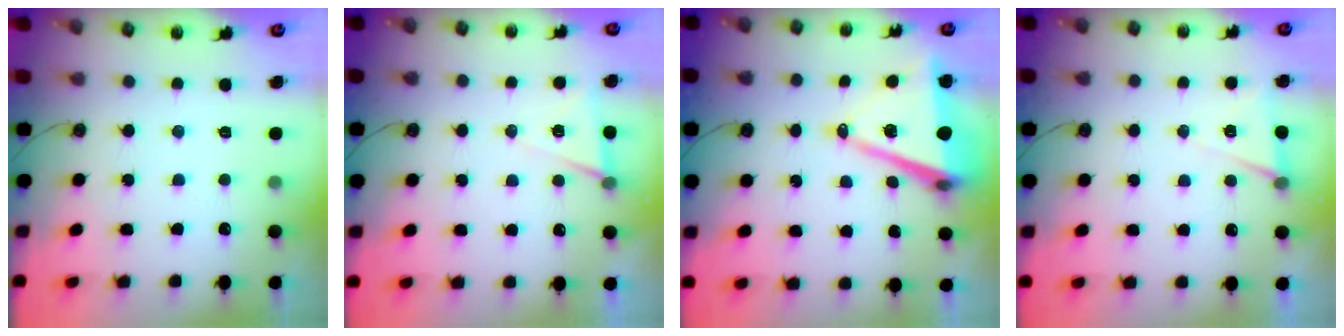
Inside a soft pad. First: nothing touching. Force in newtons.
{"total": 6.3, "press": 4.4, "slide": 4.5}
{"total": 10.7, "press": 9.9, "slide": 4.1}
{"total": 5.7, "press": 3.5, "slide": 4.5}